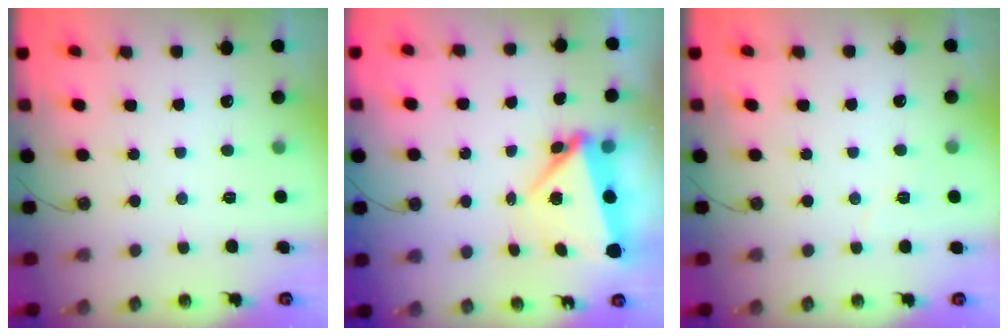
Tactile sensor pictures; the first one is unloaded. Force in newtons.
{"total": 5.1, "press": 4.9, "slide": 1.6}
{"total": 3.8, "press": 2.9, "slide": 2.4}